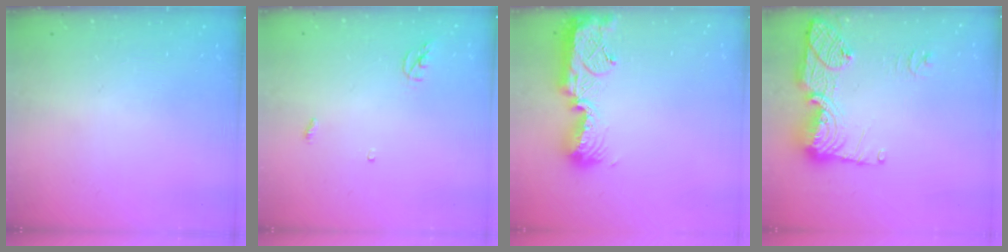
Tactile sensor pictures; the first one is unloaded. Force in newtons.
{"total": 3.8, "press": 3.8, "slide": 0.3}
{"total": 13.1, "press": 13.1, "slide": 0.8}
{"total": 15.6, "press": 15.6, "slide": 1.3}